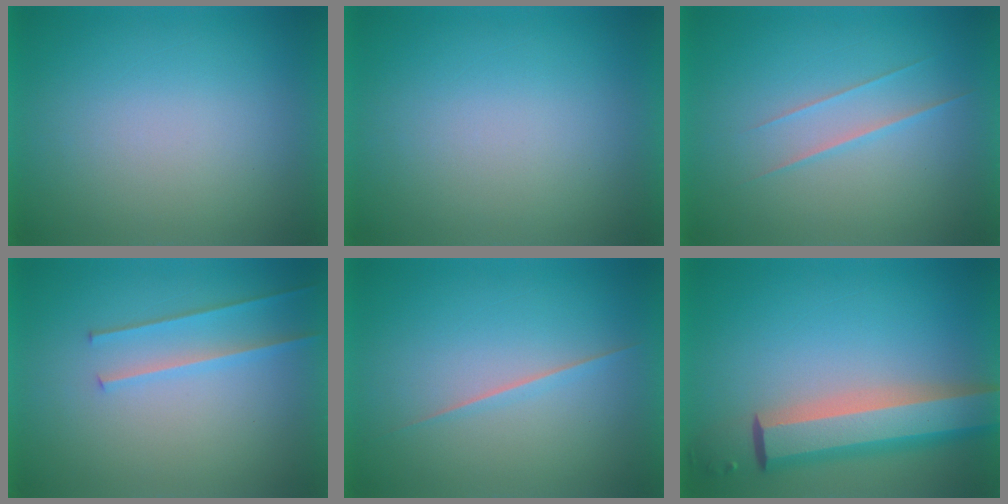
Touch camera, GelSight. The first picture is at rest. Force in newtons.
{"total": 0.0}
{"total": 1.6}
{"total": 2.2}
{"total": 1.6}
{"total": 7.8}